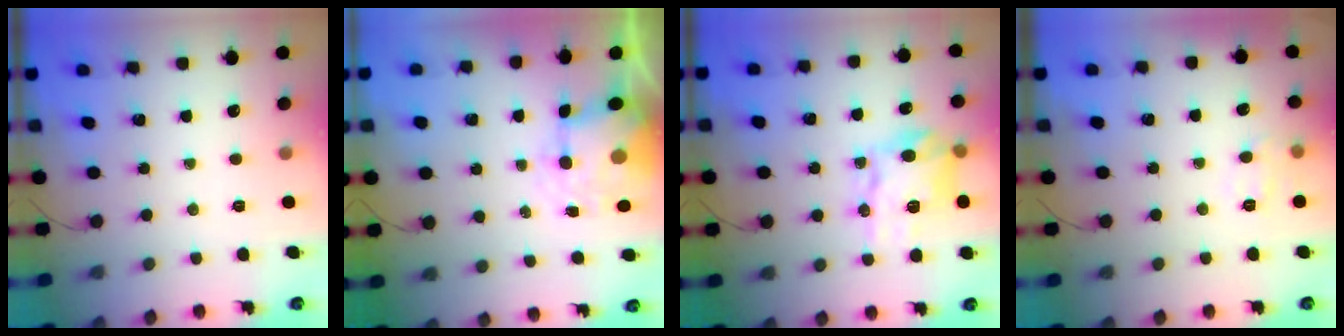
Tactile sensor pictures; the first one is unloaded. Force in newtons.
{"total": 6.0, "press": 5.8, "slide": 1.6}
{"total": 13.3, "press": 13.3, "slide": 1.1}
{"total": 7.2, "press": 7.1, "slide": 1.1}